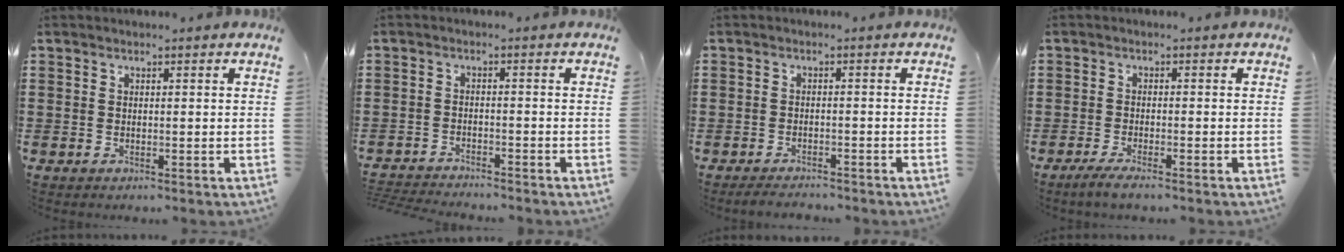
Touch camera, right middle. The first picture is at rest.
{"total": 2.8, "force": [-2.8, 0.0, -0.1], "torque": [-0.005, -0.004, -0.059]}
{"total": 2.0, "force": [-2.0, 0.2, 0.1], "torque": [-0.008, -0.003, -0.042]}
{"total": 2.0, "force": [-1.6, 0.0, 1.2], "torque": [-0.029, -0.002, -0.031]}